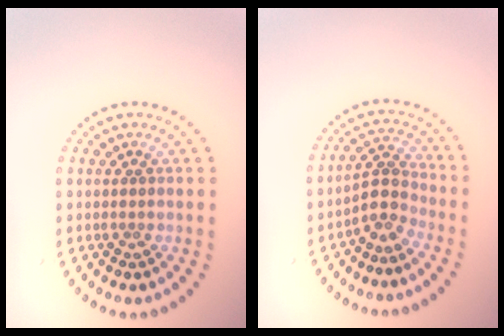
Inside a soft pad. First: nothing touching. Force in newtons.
{"total": 2.8, "press": 2.0, "slide": 1.9}